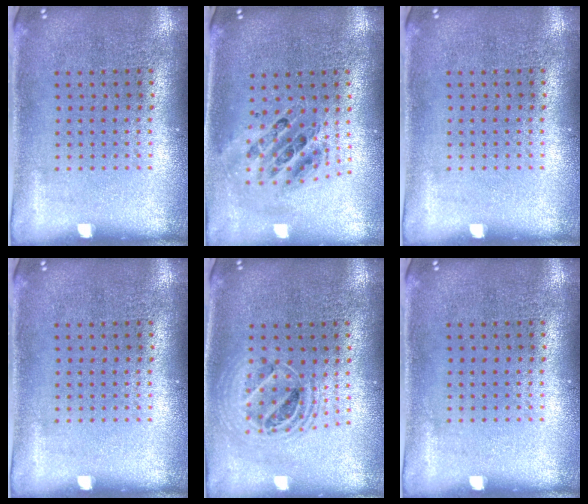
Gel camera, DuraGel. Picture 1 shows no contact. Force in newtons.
{"total": 0.9, "press": 0.9, "slide": 0.2}
{"total": 0.0}
{"total": 0.0}
{"total": 1.7, "press": 1.4, "slide": 0.9}
{"total": 0.0}